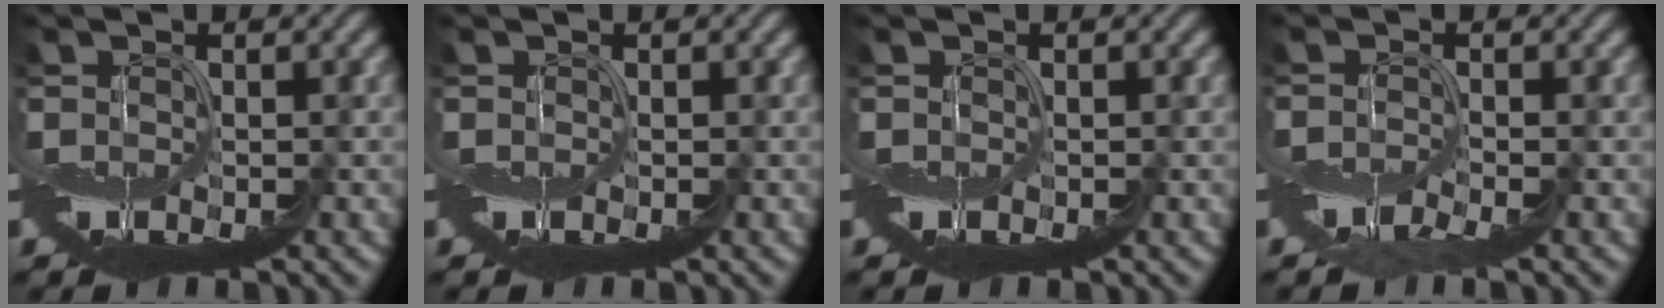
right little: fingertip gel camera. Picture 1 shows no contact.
{"total": 0.0}
{"total": 0.0}
{"total": 1.5, "force": [-1.1, -0.9, -0.7], "torque": [0.012, 0.000, -0.021]}